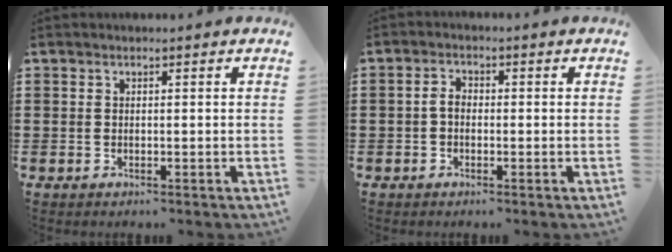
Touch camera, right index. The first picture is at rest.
{"total": 2.3, "force": [-0.5, 1.5, 1.7], "torque": [-0.041, 0.001, -0.012]}